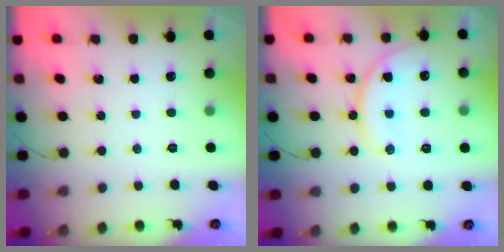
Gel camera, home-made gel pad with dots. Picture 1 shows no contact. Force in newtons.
{"total": 13.3, "press": 13.3, "slide": 1.2}